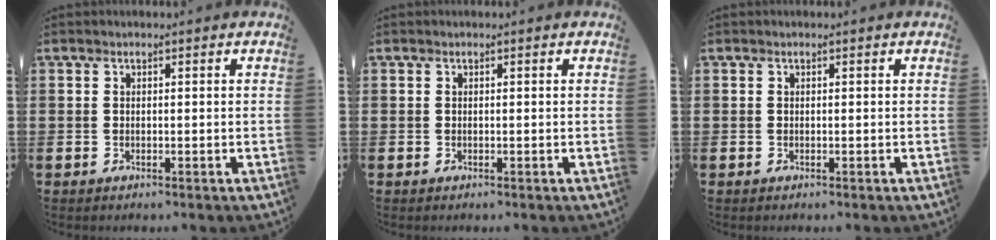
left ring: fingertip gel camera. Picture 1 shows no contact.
{"total": 0.0}
{"total": 0.0}